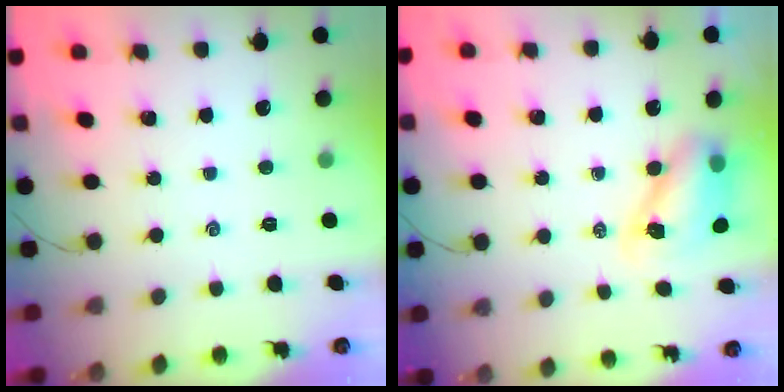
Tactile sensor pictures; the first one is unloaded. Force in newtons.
{"total": 8.6, "press": 8.4, "slide": 1.9}